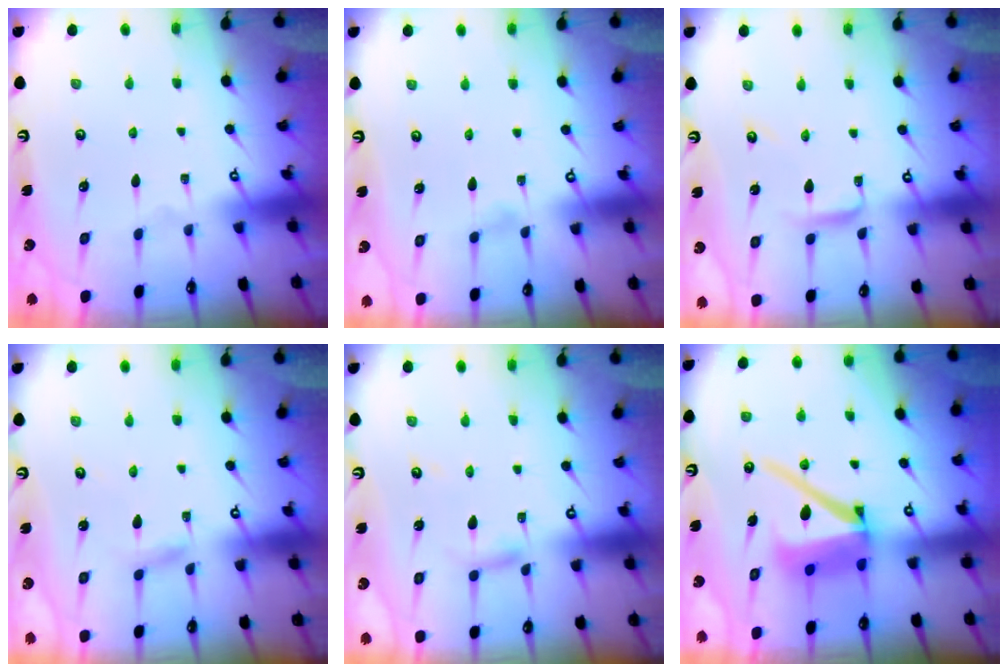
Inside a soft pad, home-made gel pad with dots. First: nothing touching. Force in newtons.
{"total": 1.9, "press": 1.9, "slide": 0.2}
{"total": 3.0, "press": 3.0, "slide": 0.4}
{"total": 1.6, "press": 1.5, "slide": 0.1}
{"total": 2.8, "press": 2.7, "slide": 0.3}
{"total": 12.1, "press": 11.9, "slide": 1.6}